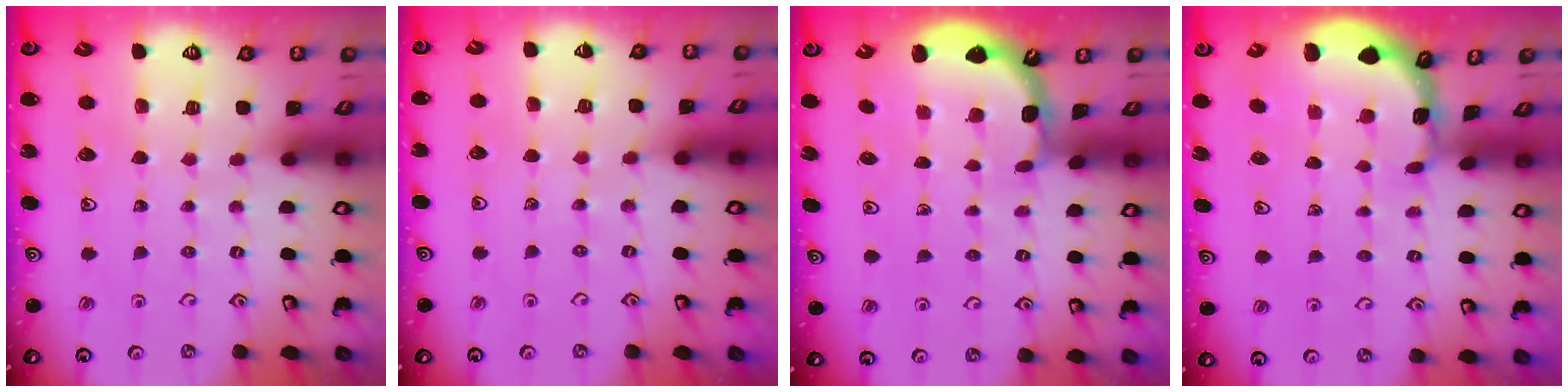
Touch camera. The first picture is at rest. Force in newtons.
{"total": 2.7, "press": 2.7, "slide": 0.2}
{"total": 2.0, "press": 2.0, "slide": 0.2}
{"total": 1.0, "press": 1.0, "slide": 0.2}